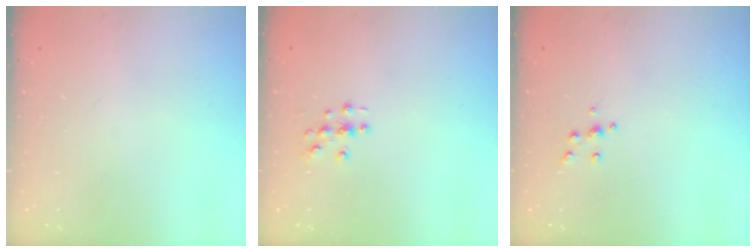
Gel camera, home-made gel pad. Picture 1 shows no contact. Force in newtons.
{"total": 3.0, "press": 3.0, "slide": 0.3}
{"total": 4.8, "press": 4.7, "slide": 0.6}